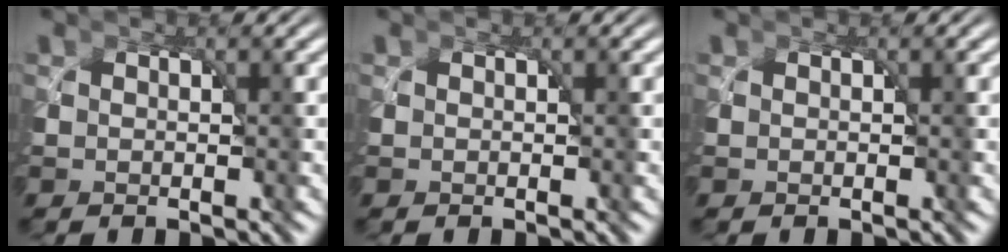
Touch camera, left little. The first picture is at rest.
{"total": 0.0}
{"total": 0.0}